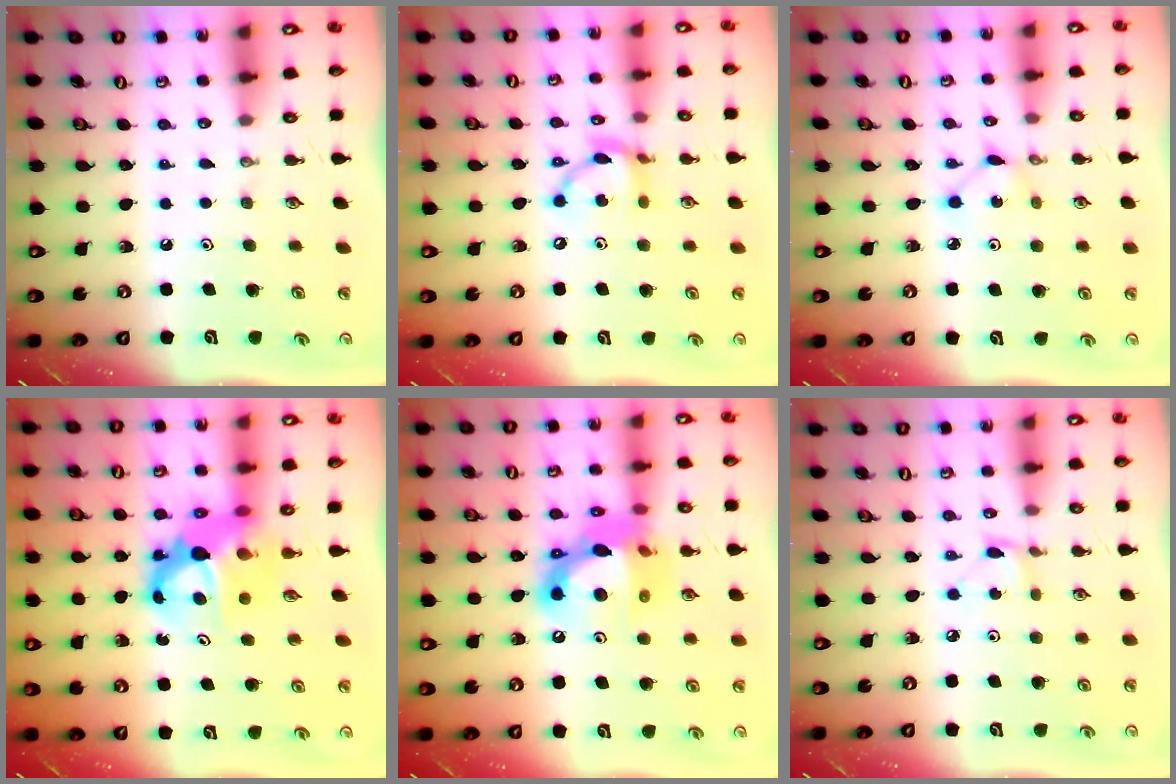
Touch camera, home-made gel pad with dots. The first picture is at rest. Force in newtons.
{"total": 11.7, "press": 11.7, "slide": 0.9}
{"total": 2.5, "press": 2.5, "slide": 0.2}
{"total": 9.2, "press": 9.2, "slide": 0.8}
{"total": 16.1, "press": 16.0, "slide": 1.4}
{"total": 2.4, "press": 2.4, "slide": 0.3}